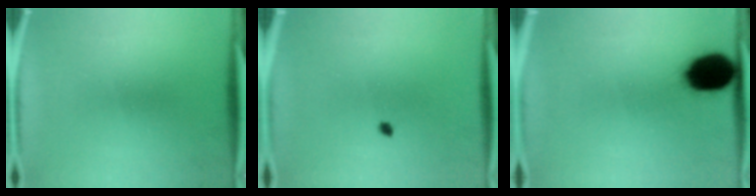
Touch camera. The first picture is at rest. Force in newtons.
{"total": 0.8}
{"total": 13.4}